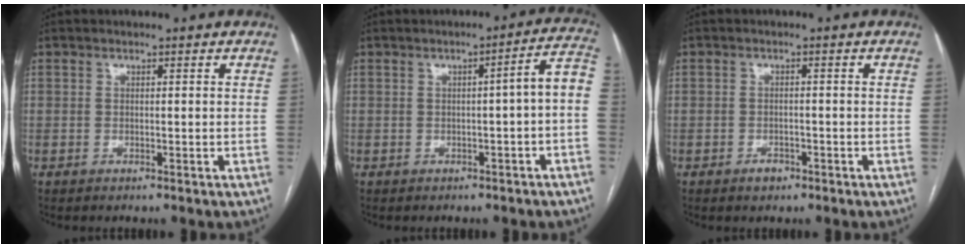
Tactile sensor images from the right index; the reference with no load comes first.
{"total": 5.4, "force": [-1.0, 0.0, 5.3], "torque": [-0.058, 0.019, -0.014]}
{"total": 1.8, "force": [-1.2, 1.1, 0.7], "torque": [-0.008, 0.004, -0.015]}